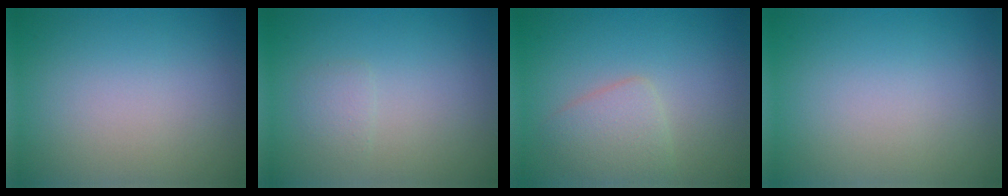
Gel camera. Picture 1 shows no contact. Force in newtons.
{"total": 1.0, "press": 1.0, "slide": 0.1}
{"total": 2.6, "press": 2.6, "slide": 0.2}
{"total": 0.0}